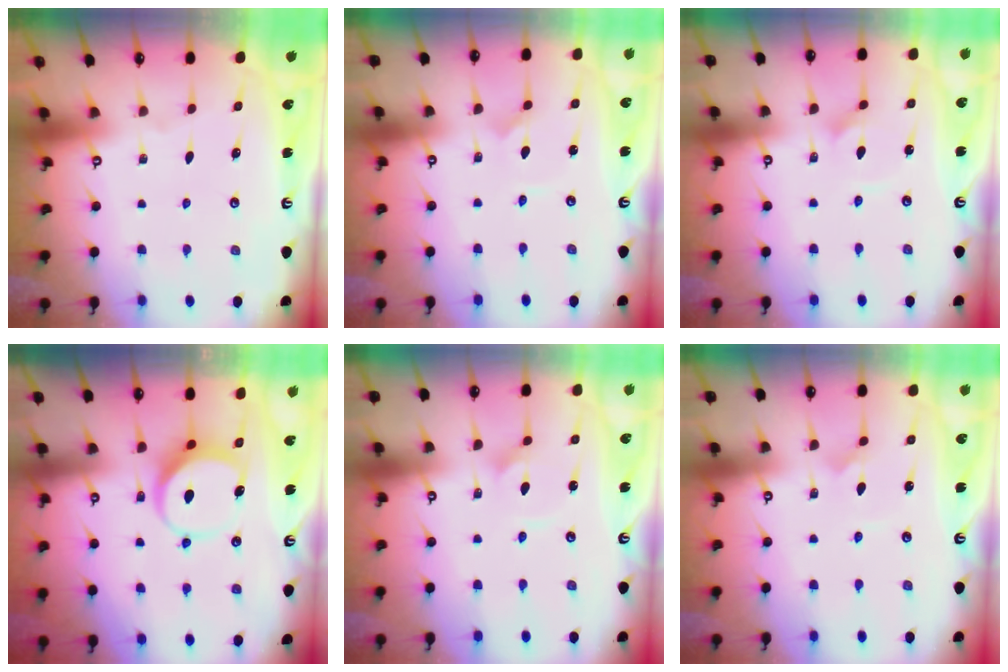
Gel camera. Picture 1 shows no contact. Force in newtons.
{"total": 0.7, "press": 0.7, "slide": 0.1}
{"total": 2.6, "press": 2.6, "slide": 0.2}
{"total": 7.3, "press": 7.3, "slide": 0.7}
{"total": 2.0, "press": 2.0, "slide": 0.1}
{"total": 2.8, "press": 2.8, "slide": 0.2}